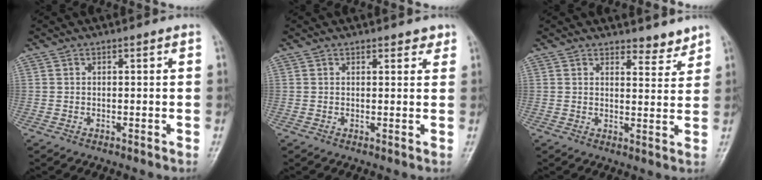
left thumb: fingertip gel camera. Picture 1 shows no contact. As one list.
[{"total": 2.1, "force": [1.6, 1.0, 0.9], "torque": [0.004, -0.008, 0.016]}, {"total": 4.0, "force": [3.5, 1.5, 1.1], "torque": [0.006, -0.030, 0.048]}]